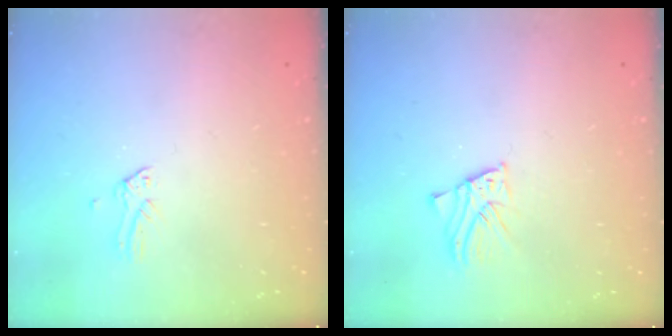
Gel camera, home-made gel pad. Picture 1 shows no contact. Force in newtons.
{"total": 2.5, "press": 2.5, "slide": 0.2}